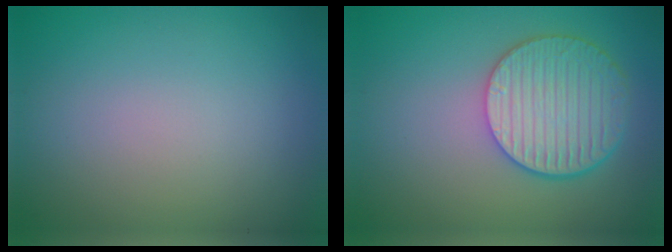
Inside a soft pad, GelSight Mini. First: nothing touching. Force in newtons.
{"total": 5.5, "press": 4.8, "slide": 2.7}